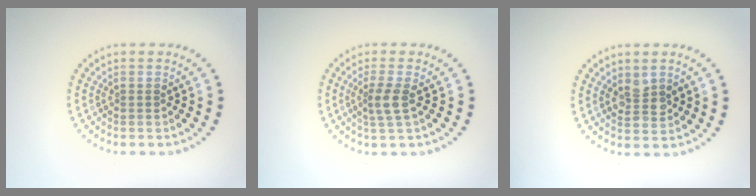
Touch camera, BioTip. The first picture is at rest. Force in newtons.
{"total": 2.1, "press": 1.7, "slide": 1.2}
{"total": 2.2, "press": 2.1, "slide": 0.4}